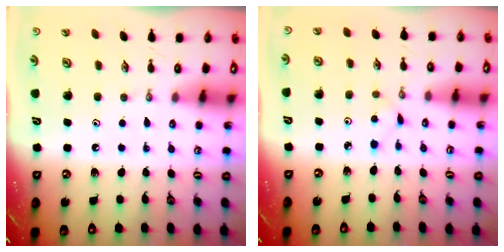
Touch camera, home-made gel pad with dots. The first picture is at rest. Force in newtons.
{"total": 1.6, "press": 1.6, "slide": 0.2}